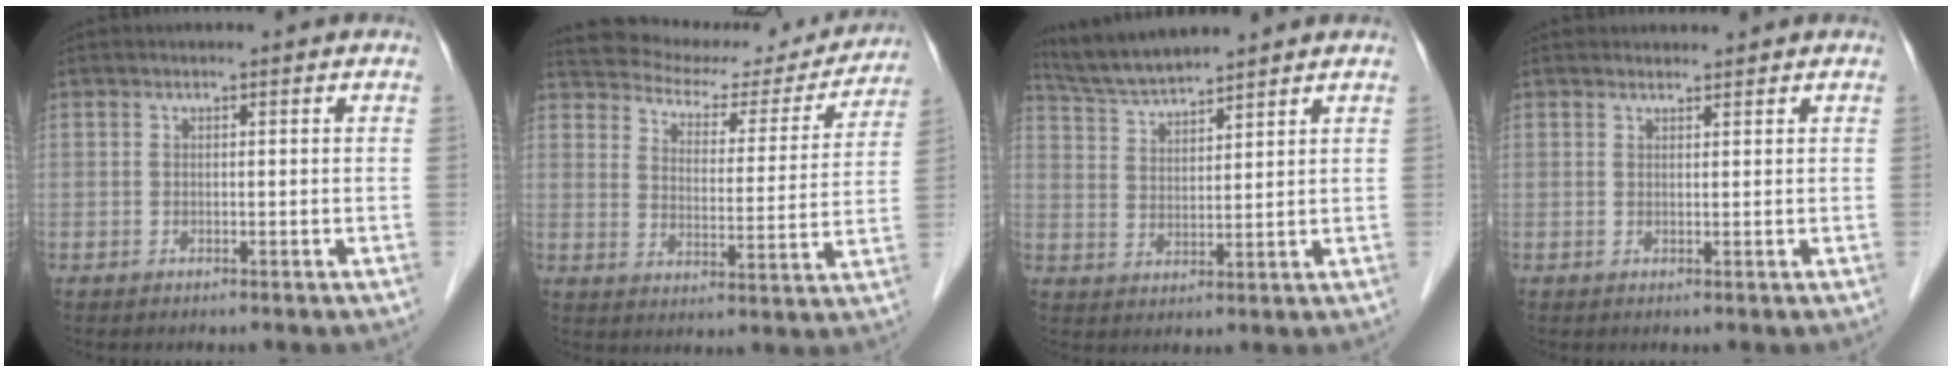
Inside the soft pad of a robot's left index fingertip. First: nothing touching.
{"total": 17.0, "force": [15.4, 5.7, 4.4], "torque": [-0.057, 0.009, 0.198]}
{"total": 7.3, "force": [6.9, 0.0, 2.2], "torque": [-0.056, 0.020, 0.139]}
{"total": 1.1, "force": [1.1, 0.1, -0.1], "torque": [-0.007, 0.005, 0.020]}